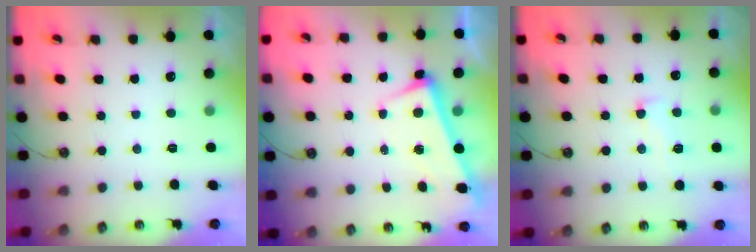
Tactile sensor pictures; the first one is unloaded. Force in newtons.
{"total": 3.3, "press": 3.2, "slide": 1.0}
{"total": 1.1, "press": 0.7, "slide": 0.9}